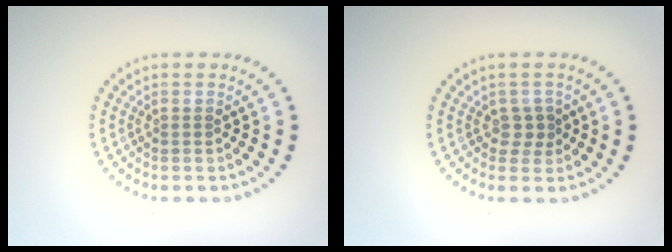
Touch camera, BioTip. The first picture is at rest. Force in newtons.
{"total": 1.4, "press": 1.2, "slide": 0.8}